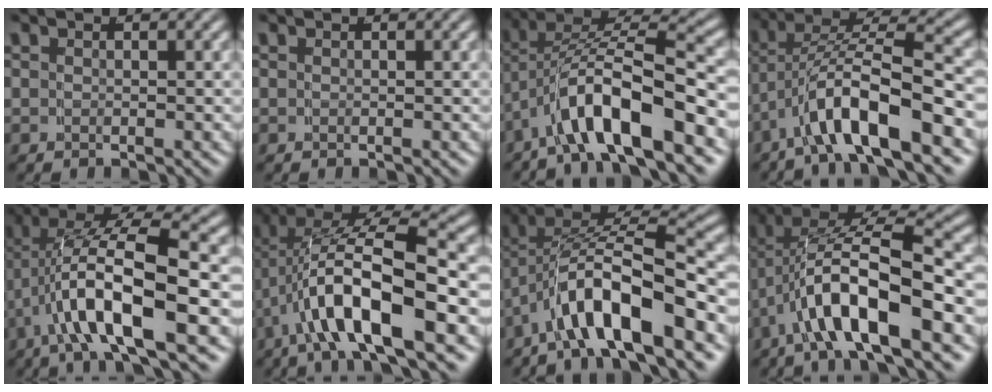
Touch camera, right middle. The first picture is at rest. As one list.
[{"total": 0.6, "force": [0.1, -0.5, -0.3], "torque": [0.011, 0.007, -0.002]}, {"total": 6.5, "force": [-1.6, 3.2, 5.4], "torque": [-0.103, -0.005, -0.027]}, {"total": 5.7, "force": [-1.3, 2.4, 5.0], "torque": [-0.095, -0.002, -0.022]}, {"total": 7.9, "force": [0.0, 2.6, 7.4], "torque": [-0.137, 0.006, 0.000]}, {"total": 8.0, "force": [-0.7, 3.0, 7.4], "torque": [-0.129, 0.005, -0.010]}, {"total": 7.7, "force": [-1.6, 4.0, 6.3], "torque": [-0.121, -0.002, -0.026]}, {"total": 7.8, "force": [-1.2, 3.4, 6.9], "torque": [-0.130, -0.001, -0.017]}]